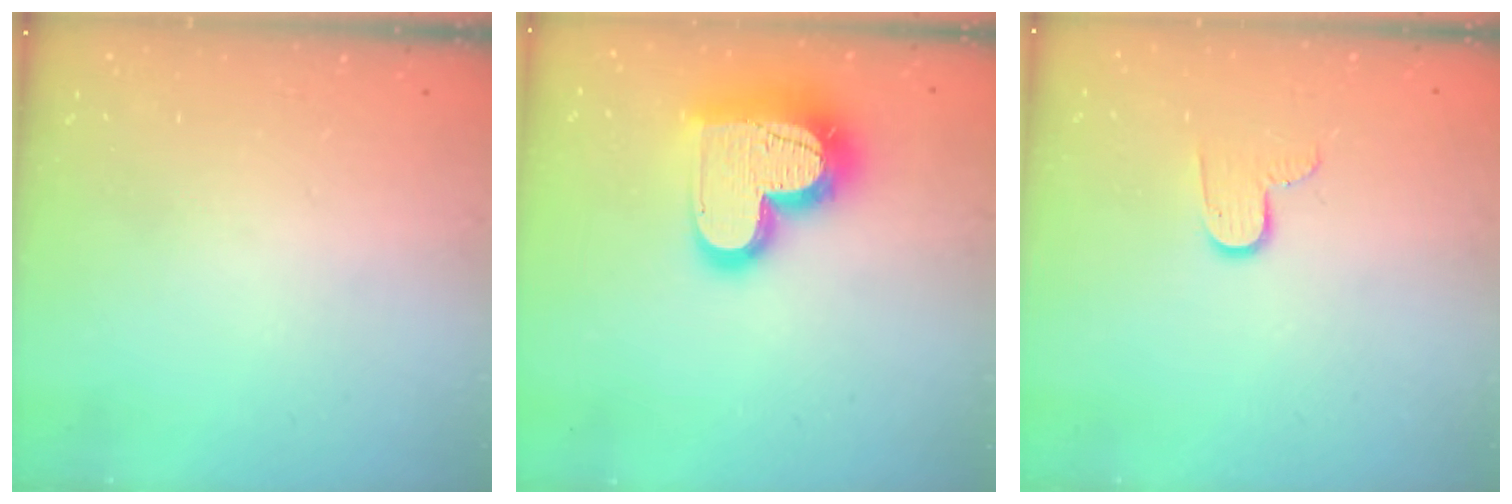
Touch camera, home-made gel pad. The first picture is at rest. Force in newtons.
{"total": 21.0, "press": 21.0, "slide": 1.7}
{"total": 7.6, "press": 7.6, "slide": 0.6}